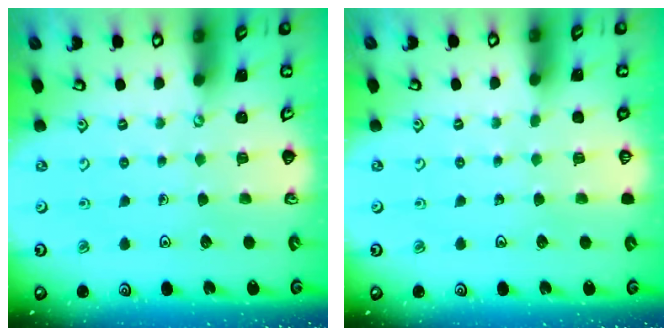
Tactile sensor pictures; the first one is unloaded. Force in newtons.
{"total": 0.0}